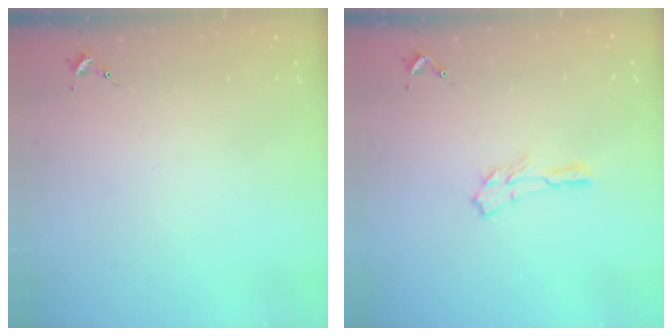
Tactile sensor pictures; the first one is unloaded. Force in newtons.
{"total": 6.3, "press": 6.3, "slide": 0.3}